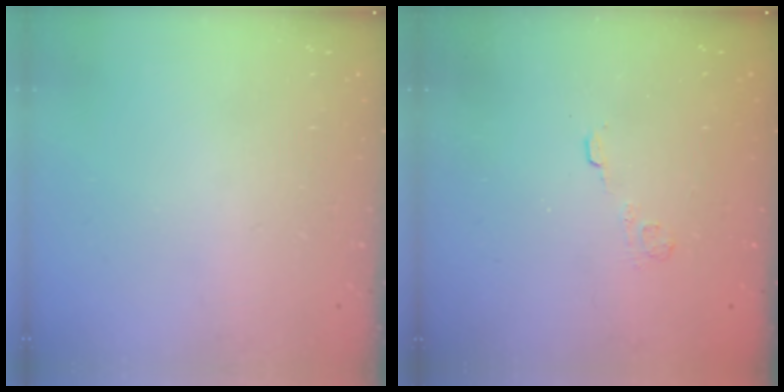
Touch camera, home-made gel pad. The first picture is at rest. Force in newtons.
{"total": 2.7, "press": 2.3, "slide": 1.4}